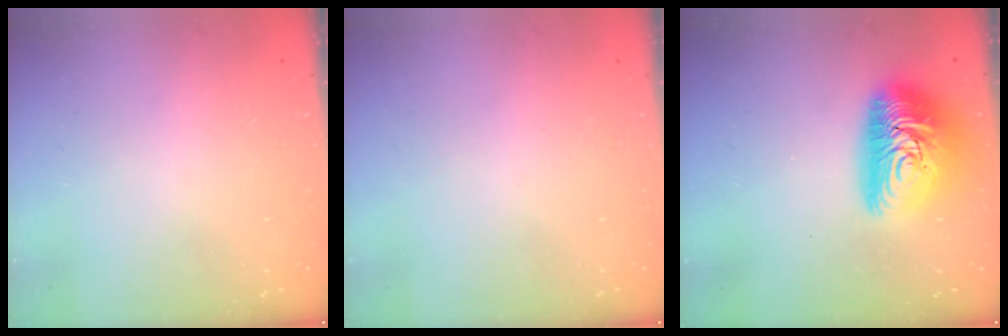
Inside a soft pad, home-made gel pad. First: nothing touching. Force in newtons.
{"total": 0.0}
{"total": 15.7, "press": 15.7, "slide": 1.1}